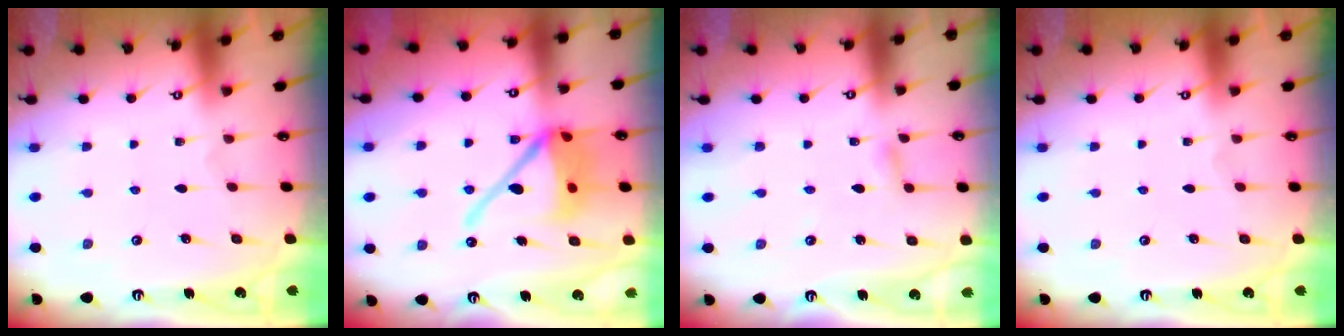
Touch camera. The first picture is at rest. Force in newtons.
{"total": 14.4, "press": 14.2, "slide": 1.9}
{"total": 3.0, "press": 2.9, "slide": 0.4}
{"total": 0.0}